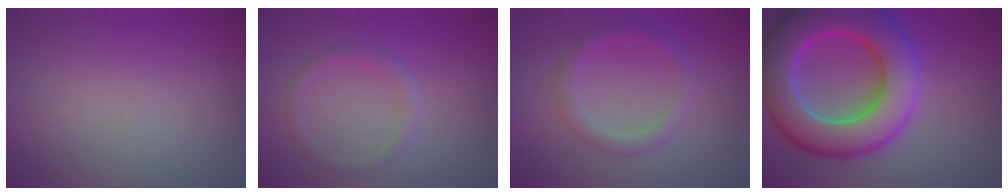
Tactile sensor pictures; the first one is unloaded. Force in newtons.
{"total": 1.4, "press": 1.4, "slide": 0.1}
{"total": 2.4, "press": 2.3, "slide": 0.1}
{"total": 12.6, "press": 12.6, "slide": 0.3}